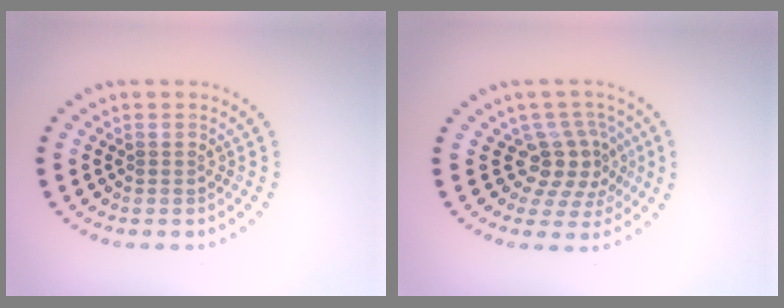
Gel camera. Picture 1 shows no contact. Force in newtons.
{"total": 3.7, "press": 2.8, "slide": 2.4}